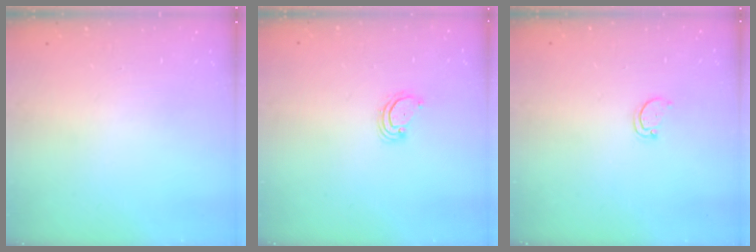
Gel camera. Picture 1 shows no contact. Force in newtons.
{"total": 2.9, "press": 2.9, "slide": 0.3}
{"total": 2.6, "press": 2.5, "slide": 0.4}